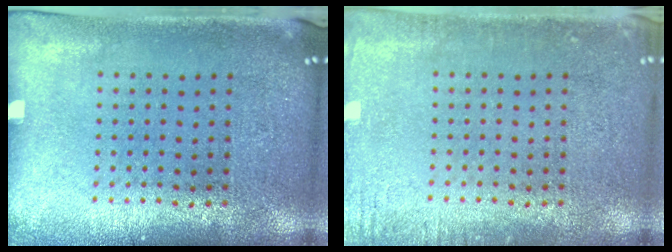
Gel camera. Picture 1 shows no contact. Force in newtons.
{"total": 1.8, "press": 1.8, "slide": 0.2}